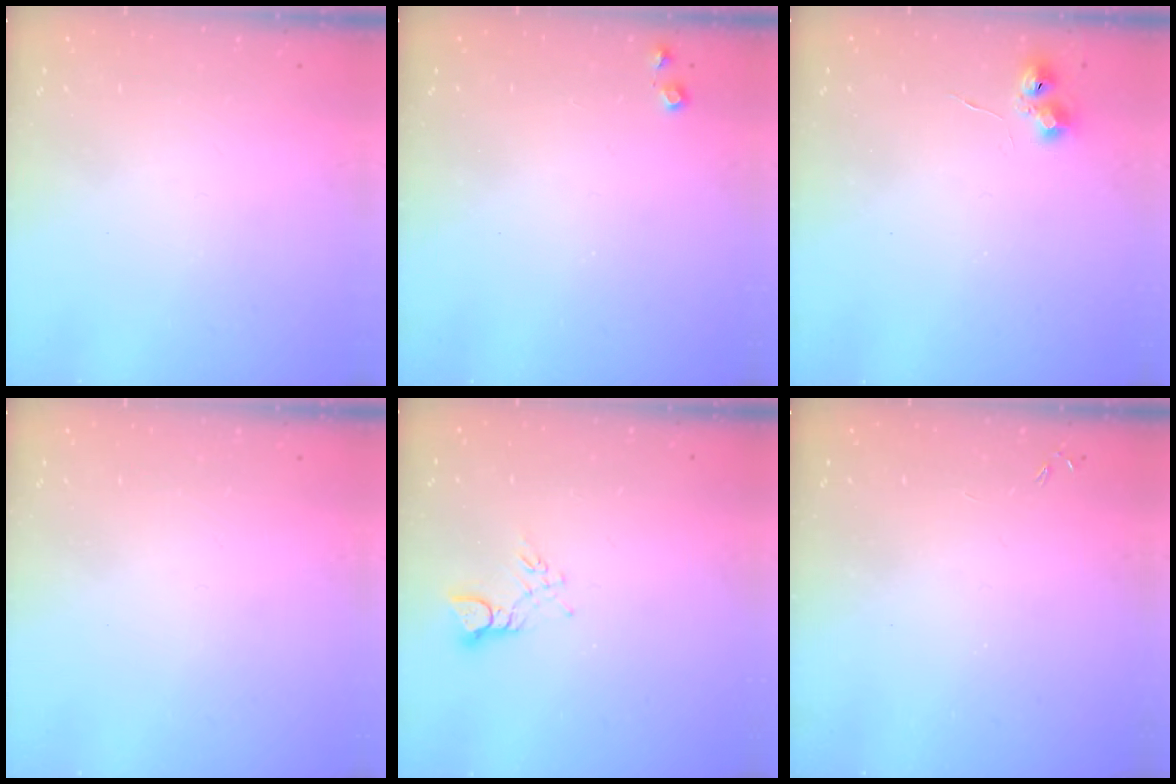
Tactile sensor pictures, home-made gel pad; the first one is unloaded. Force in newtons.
{"total": 5.2, "press": 5.1, "slide": 0.8}
{"total": 6.8, "press": 6.7, "slide": 0.8}
{"total": 0.0}
{"total": 2.6, "press": 2.6, "slide": 0.4}
{"total": 0.0}